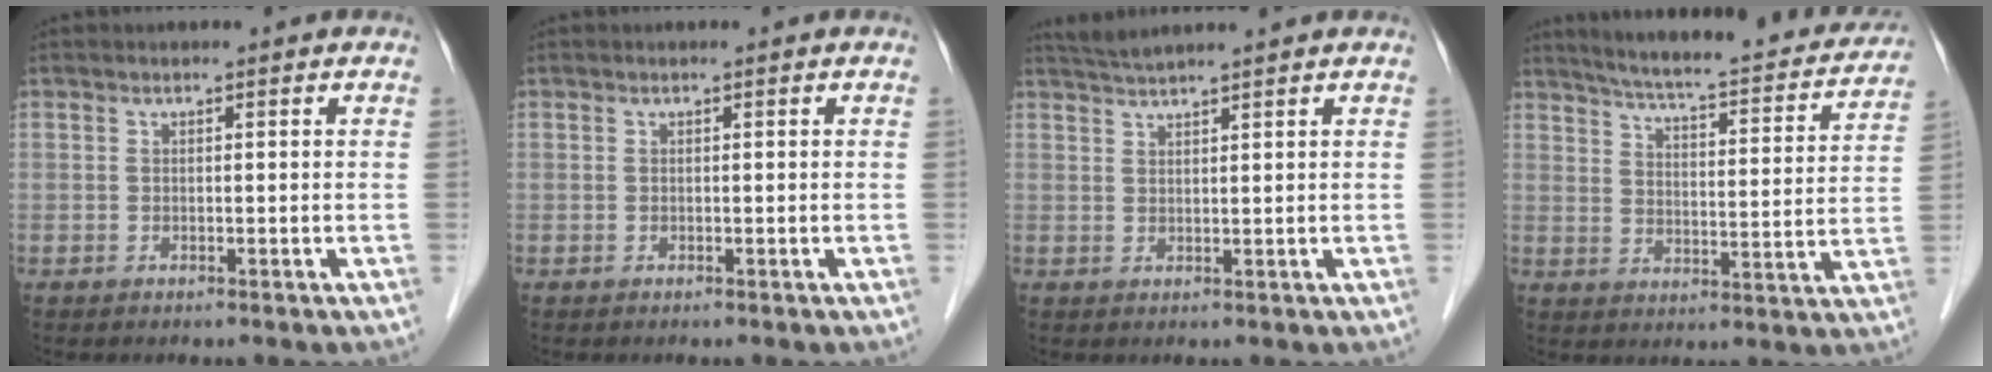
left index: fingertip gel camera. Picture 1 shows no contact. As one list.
[{"total": 0.0}, {"total": 4.6, "force": [4.2, -1.0, 1.6], "torque": [-0.028, 0.027, 0.075]}, {"total": 23.5, "force": [21.1, 3.6, 9.6], "torque": [-0.141, -0.024, 0.266]}]